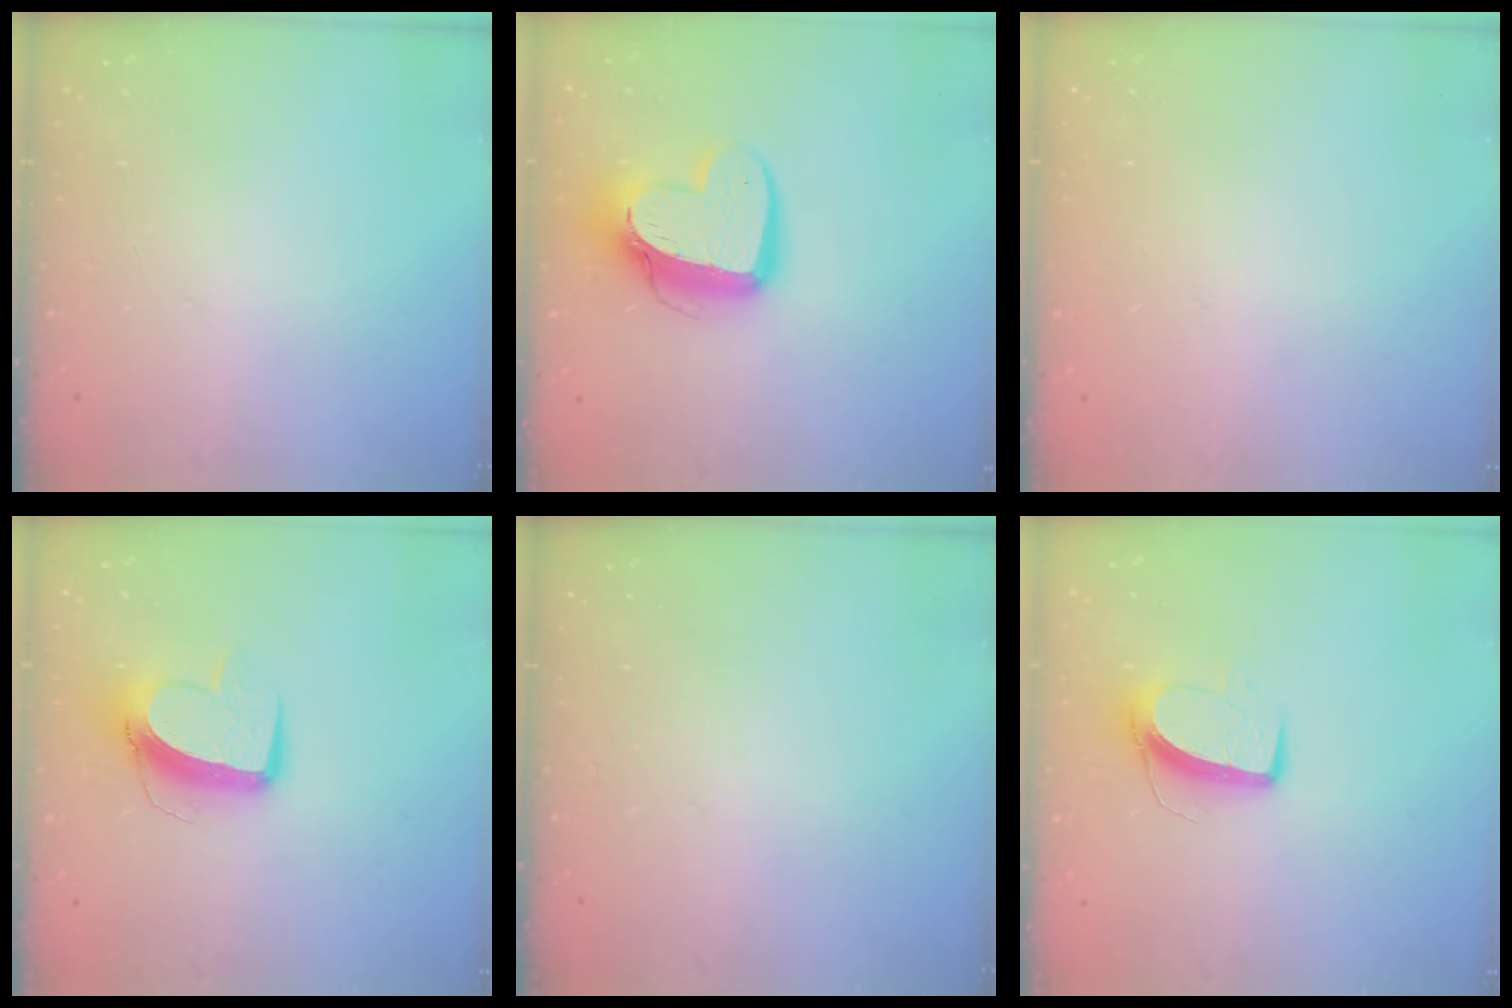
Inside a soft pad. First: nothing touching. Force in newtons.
{"total": 13.7, "press": 13.7, "slide": 1.3}
{"total": 0.0}
{"total": 11.1, "press": 11.0, "slide": 1.4}
{"total": 0.0}
{"total": 9.9, "press": 9.9, "slide": 0.4}